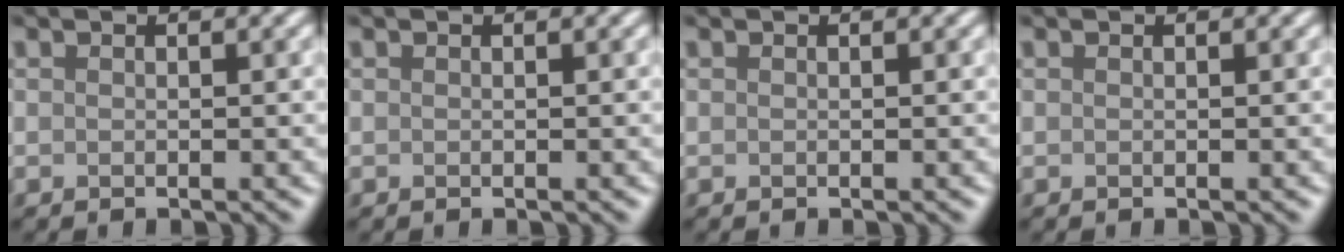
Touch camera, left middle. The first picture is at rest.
{"total": 0.0}
{"total": 0.0}
{"total": 0.0}